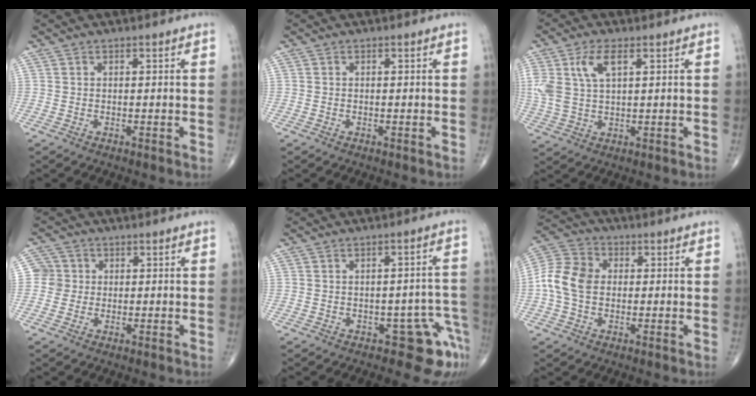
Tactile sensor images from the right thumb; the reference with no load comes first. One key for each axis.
{"total": 0.0}
{"total": 8.2, "fx": 3.0, "fy": 3.8, "fz": 6.5, "tx": -0.151, "ty": 0.002, "tz": 0.062}
{"total": 3.7, "fx": 0.2, "fy": 3.7, "fz": 0.2, "tx": 0.027, "ty": 0.009, "tz": -0.004}
{"total": 7.0, "fx": -4.1, "fy": 3.6, "fz": 4.3, "tx": -0.010, "ty": 0.041, "tz": -0.049}
{"total": 9.6, "fx": -0.2, "fy": 7.1, "fz": 6.5, "tx": -0.128, "ty": 0.026, "tz": -0.014}